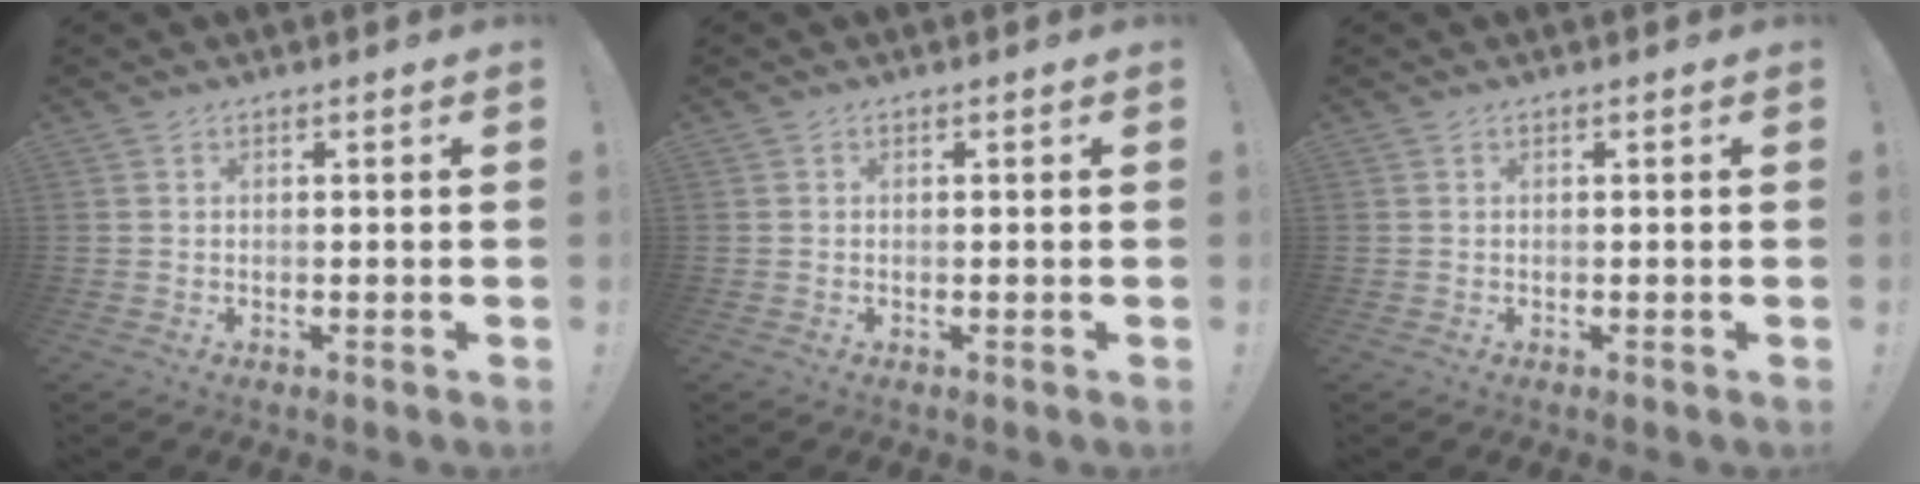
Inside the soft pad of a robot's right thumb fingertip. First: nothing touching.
{"total": 0.0}
{"total": 0.0}